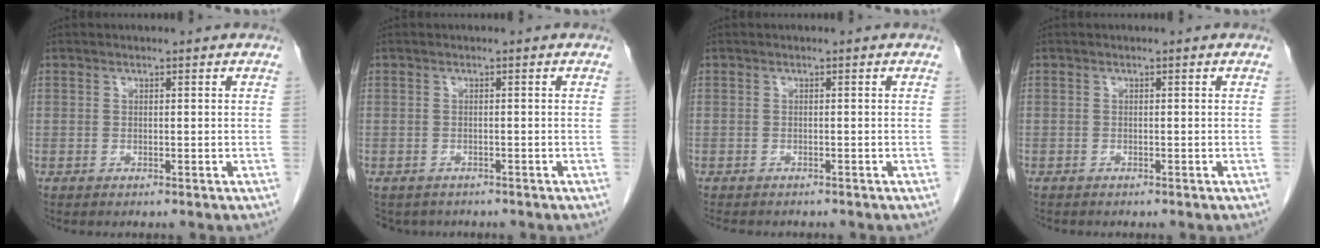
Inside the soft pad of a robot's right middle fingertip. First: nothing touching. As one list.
[{"total": 3.5, "force": [-3.0, 1.9, 0.4], "torque": [-0.004, 0.000, -0.040]}, {"total": 5.1, "force": [-4.5, 1.6, 2.0], "torque": [-0.033, -0.009, -0.059]}, {"total": 0.7, "force": [-0.6, 0.3, 0.1], "torque": [-0.009, 0.000, -0.011]}]